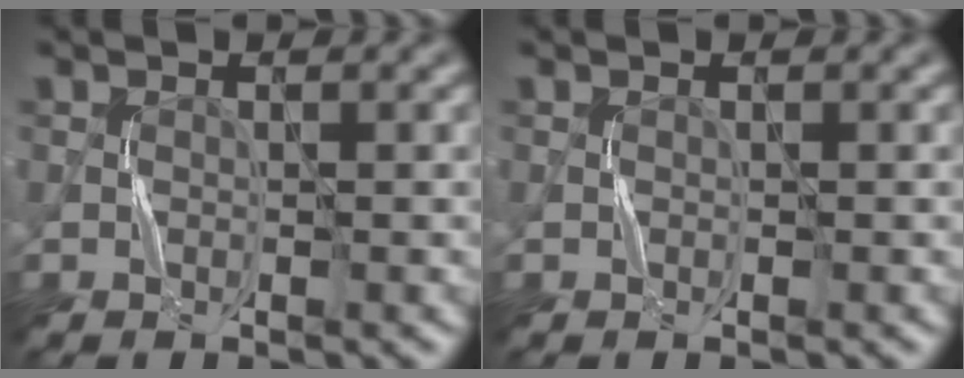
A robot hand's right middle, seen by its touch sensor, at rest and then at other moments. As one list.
[{"total": 0.0}]